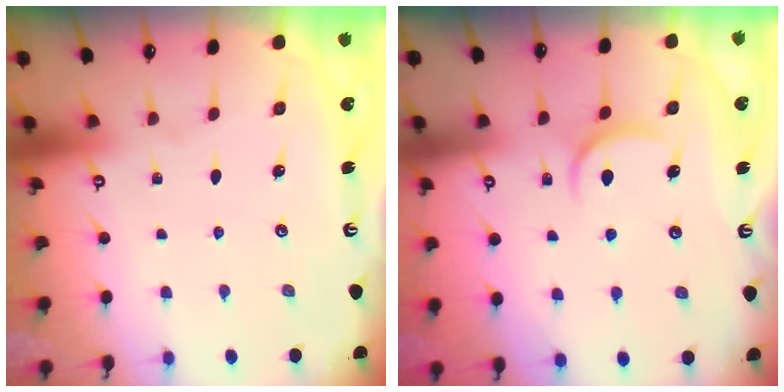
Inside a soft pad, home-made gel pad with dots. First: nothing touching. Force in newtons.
{"total": 4.9, "press": 4.8, "slide": 0.8}